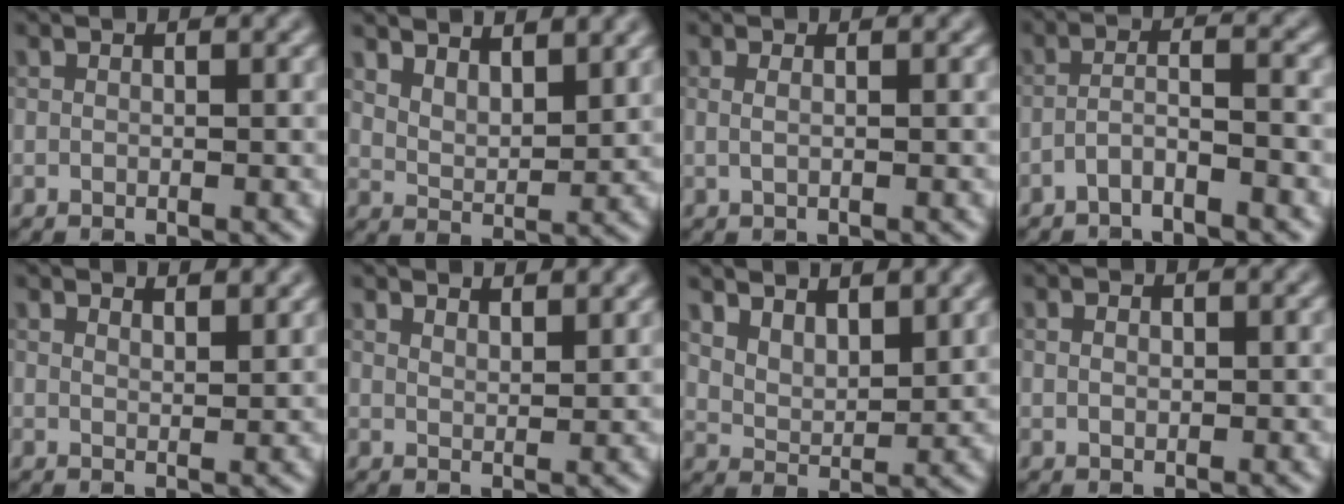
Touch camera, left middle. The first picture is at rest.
{"total": 6.2, "force": [4.9, 2.4, 2.8], "torque": [-0.051, 0.012, 0.069]}
{"total": 1.0, "force": [0.4, 0.5, 0.8], "torque": [-0.011, -0.006, 0.000]}
{"total": 2.7, "force": [-1.8, 0.4, 1.9], "torque": [-0.037, 0.010, -0.041]}
{"total": 2.9, "force": [2.6, 0.7, 1.1], "torque": [-0.011, 0.009, 0.032]}
{"total": 3.6, "force": [3.3, 0.9, 1.3], "torque": [-0.007, 0.007, 0.037]}
{"total": 6.8, "force": [5.3, 3.1, 3.1], "torque": [-0.068, 0.010, 0.088]}
{"total": 1.0, "force": [0.3, 0.7, 0.6], "torque": [-0.013, 0.001, 0.005]}